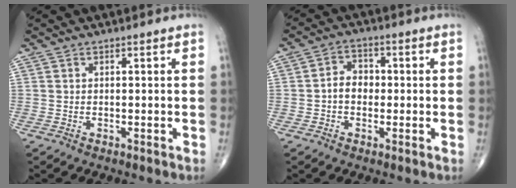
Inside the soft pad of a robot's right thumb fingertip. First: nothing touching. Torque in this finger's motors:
{"motor_torque": [-0.44, 0.39, 0.33, 0.23, 0.07]}